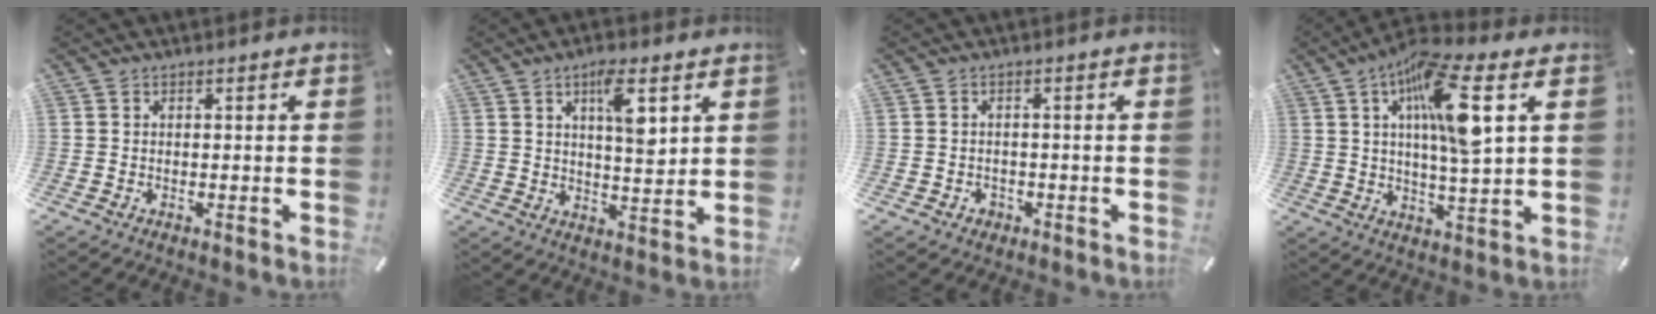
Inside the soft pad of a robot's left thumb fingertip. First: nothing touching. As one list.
[{"total": 8.5, "force": [4.1, 2.9, 6.9], "torque": [-0.102, -0.020, 0.062]}, {"total": 2.0, "force": [-1.0, 1.7, 0.5], "torque": [-0.011, 0.006, -0.022]}, {"total": 14.3, "force": [5.2, 3.1, 12.9], "torque": [-0.232, -0.009, 0.081]}]